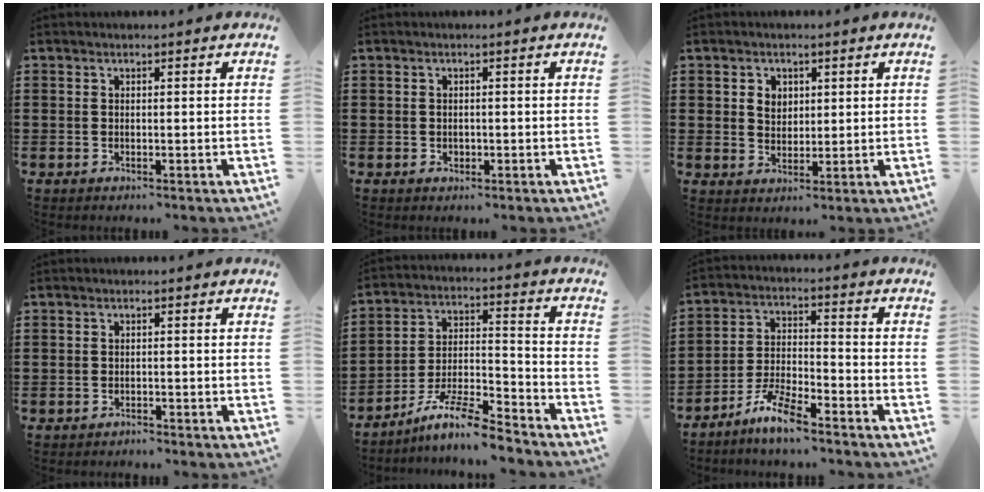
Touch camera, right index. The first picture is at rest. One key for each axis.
{"total": 0.8, "fx": -0.1, "fy": 0.7, "fz": 0.2, "tx": -0.007, "ty": 0.004, "tz": -0.003}
{"total": 2.8, "fx": 1.1, "fy": 2.3, "fz": 1.1, "tx": -0.030, "ty": 0.009, "tz": 0.019}
{"total": 0.9, "fx": -0.8, "fy": 0.2, "fz": -0.2, "tx": 0.001, "ty": 0.005, "tz": -0.020}
{"total": 10.0, "fx": -8.6, "fy": 1.0, "fz": 5.0, "tx": -0.086, "ty": 0.020, "tz": -0.164}
{"total": 6.8, "fx": -5.8, "fy": 0.8, "fz": 3.4, "tx": -0.082, "ty": -0.003, "tz": -0.113}